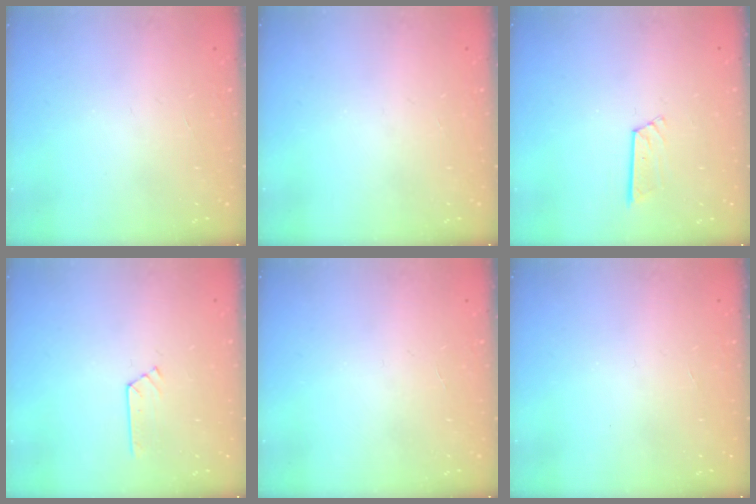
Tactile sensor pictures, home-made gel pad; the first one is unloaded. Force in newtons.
{"total": 0.0}
{"total": 6.2, "press": 6.2, "slide": 0.4}
{"total": 4.3, "press": 4.3, "slide": 0.5}
{"total": 0.0}
{"total": 0.0}